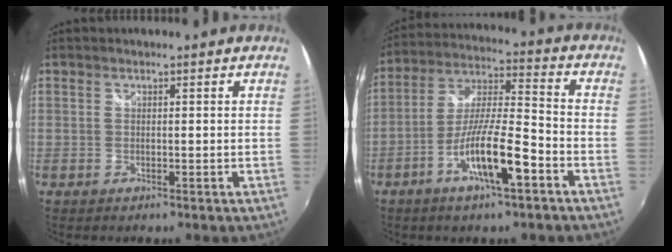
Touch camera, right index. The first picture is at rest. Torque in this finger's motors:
{"motor_torque": [1.16, -0.98, 0.71, 0.16]}